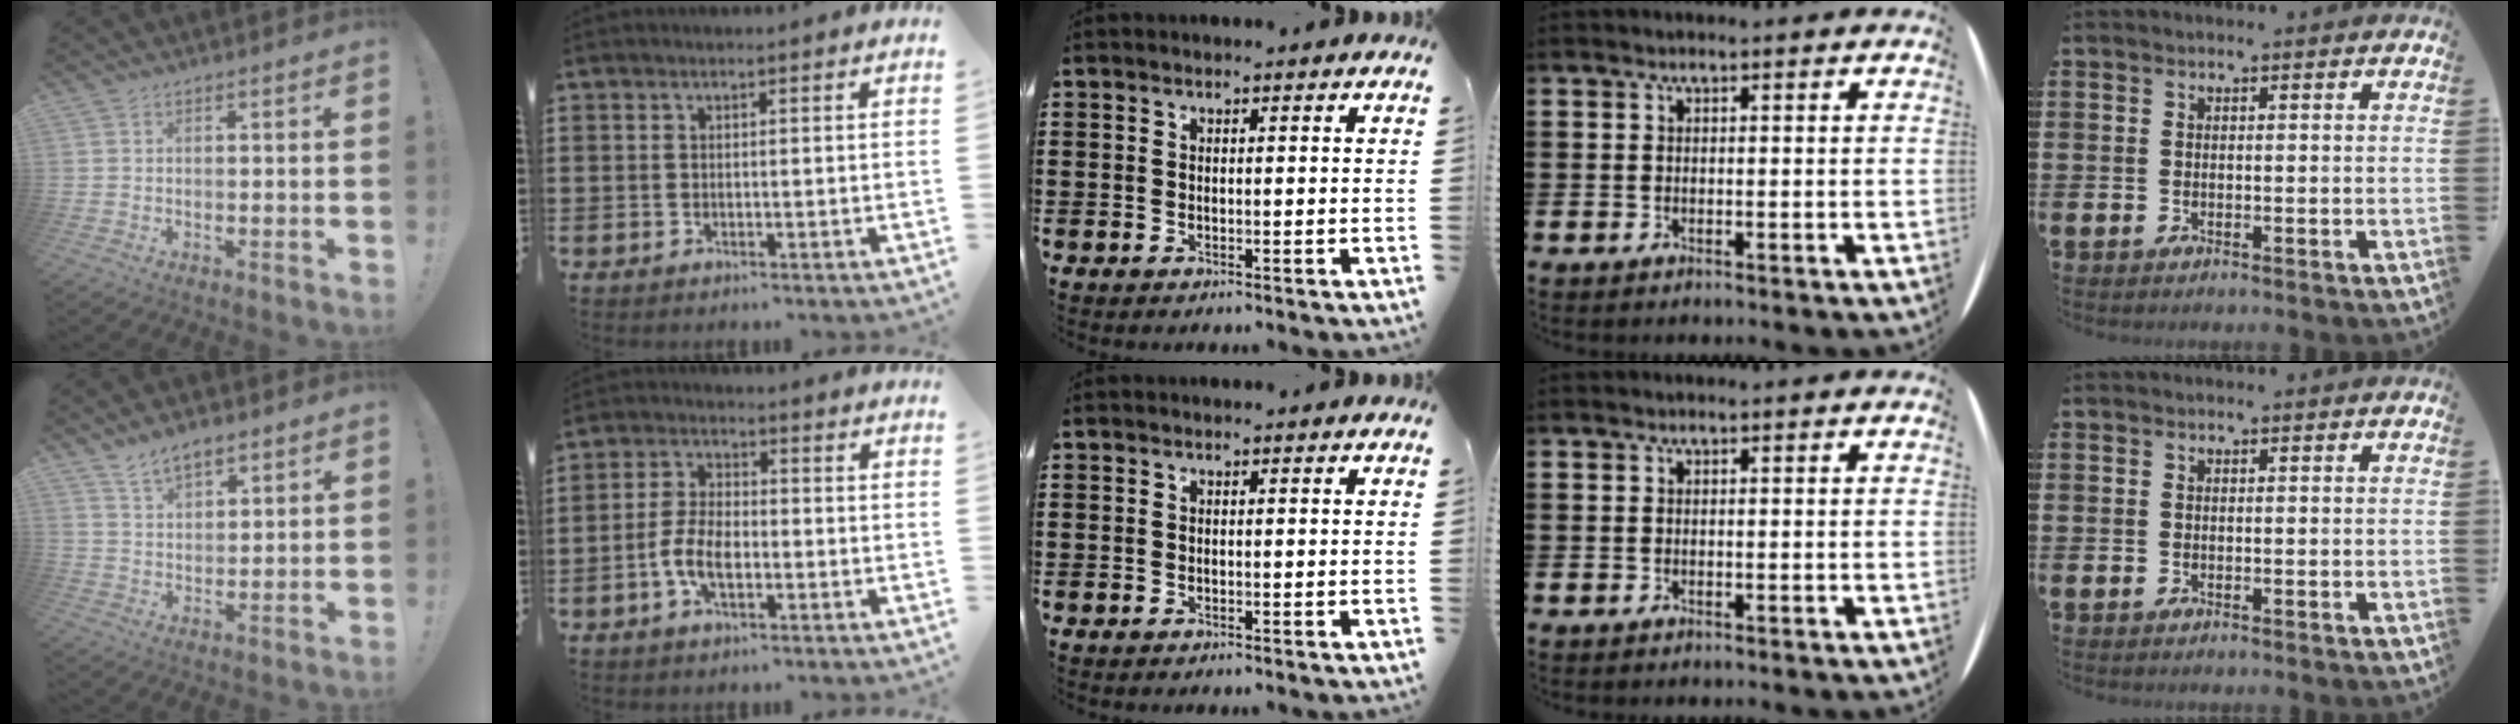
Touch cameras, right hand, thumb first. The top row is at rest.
{"thumb": {"total": 6.5, "force": [5.3, 2.5, 2.7], "torque": [-0.053, -0.026, 0.100]}, "index": {"total": 6.1, "force": [-2.1, 2.8, 4.9], "torque": [-0.125, -0.005, -0.049]}}